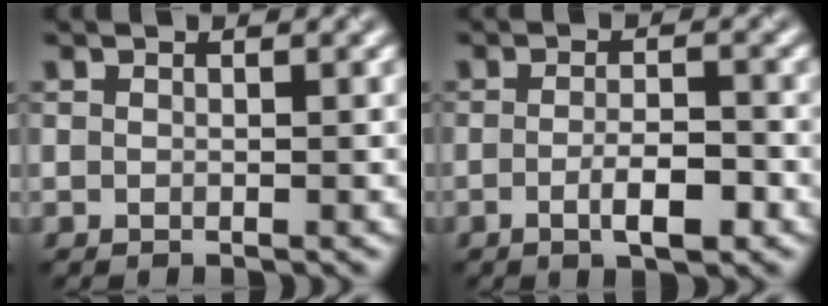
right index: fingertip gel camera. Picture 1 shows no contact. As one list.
[{"total": 3.0, "force": [-1.2, 0.6, 2.7], "torque": [-0.051, 0.001, -0.020]}]